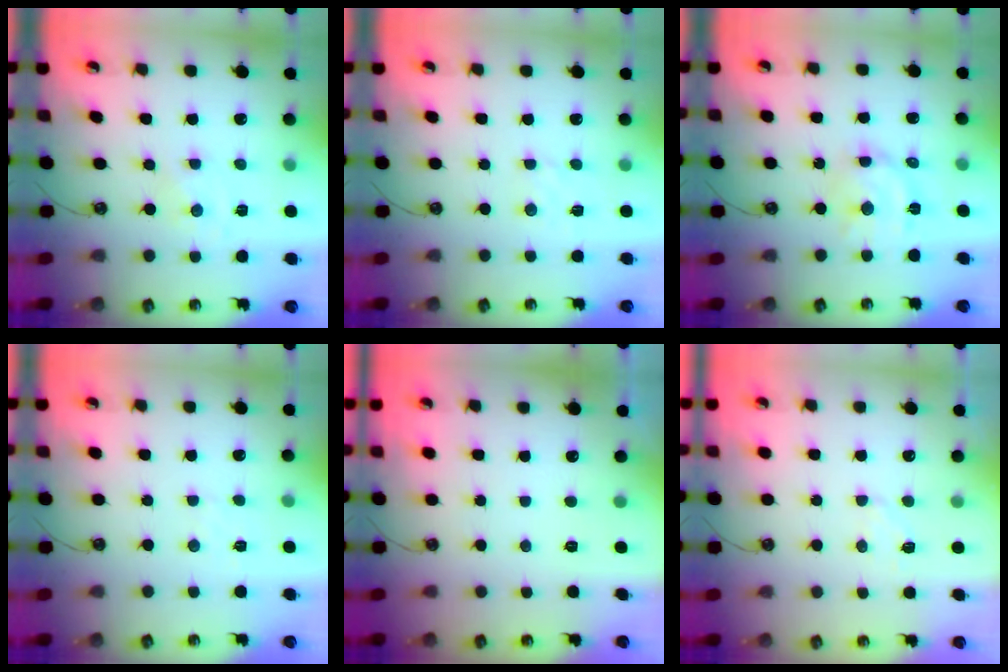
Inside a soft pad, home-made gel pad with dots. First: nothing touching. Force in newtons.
{"total": 2.4, "press": 2.4, "slide": 0.4}
{"total": 12.0, "press": 12.0, "slide": 1.0}
{"total": 2.0, "press": 2.0, "slide": 0.4}
{"total": 0.0}
{"total": 4.9, "press": 4.8, "slide": 0.8}